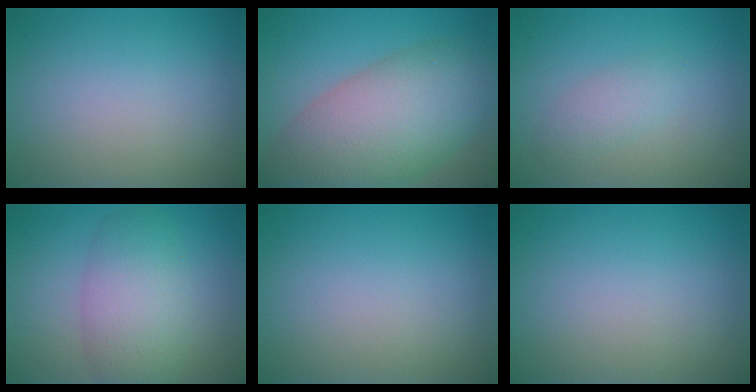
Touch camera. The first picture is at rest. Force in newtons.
{"total": 10.8, "press": 10.8, "slide": 0.5}
{"total": 1.7, "press": 1.7, "slide": 0.1}
{"total": 5.5, "press": 5.5, "slide": 0.1}
{"total": 0.0}
{"total": 0.0}